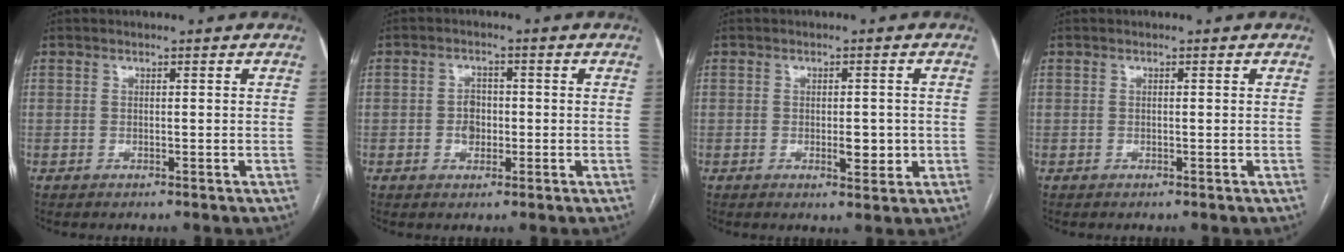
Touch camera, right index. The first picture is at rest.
{"total": 3.0, "force": [-0.4, 2.4, 1.8], "torque": [-0.027, 0.006, -0.007]}
{"total": 3.5, "force": [-0.5, 1.5, 3.2], "torque": [-0.044, -0.002, -0.003]}
{"total": 0.0}